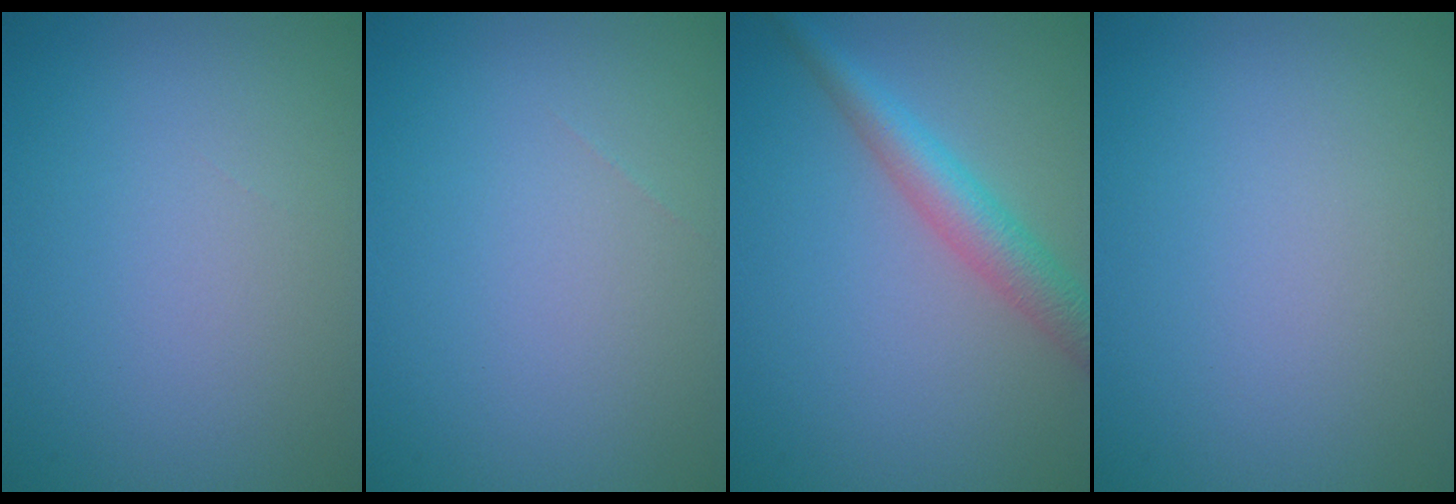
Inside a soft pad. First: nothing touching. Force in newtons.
{"total": 0.0}
{"total": 3.9, "press": 3.9, "slide": 0.1}
{"total": 0.0}